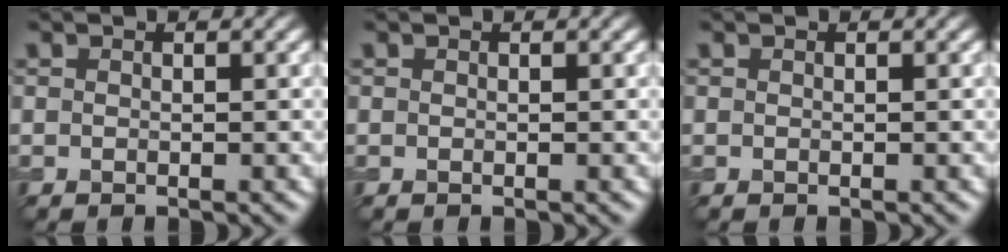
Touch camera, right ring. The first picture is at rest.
{"total": 0.0}
{"total": 0.0}